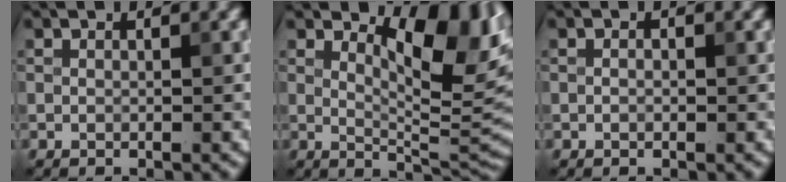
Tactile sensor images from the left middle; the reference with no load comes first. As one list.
[{"total": 7.7, "force": [3.3, 3.1, 6.3], "torque": [-0.086, -0.012, 0.050]}, {"total": 0.7, "force": [0.0, 0.4, 0.5], "torque": [-0.008, 0.000, -0.002]}]